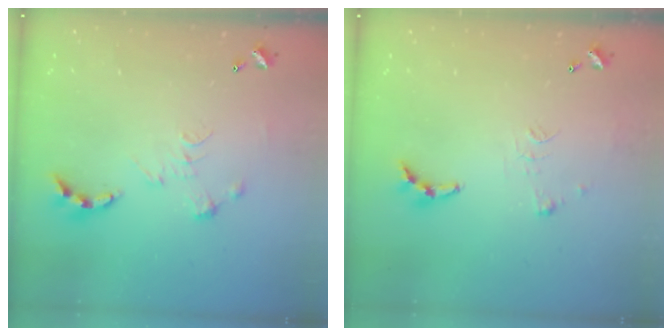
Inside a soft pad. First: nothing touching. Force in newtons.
{"total": 6.3, "press": 6.3, "slide": 0.6}